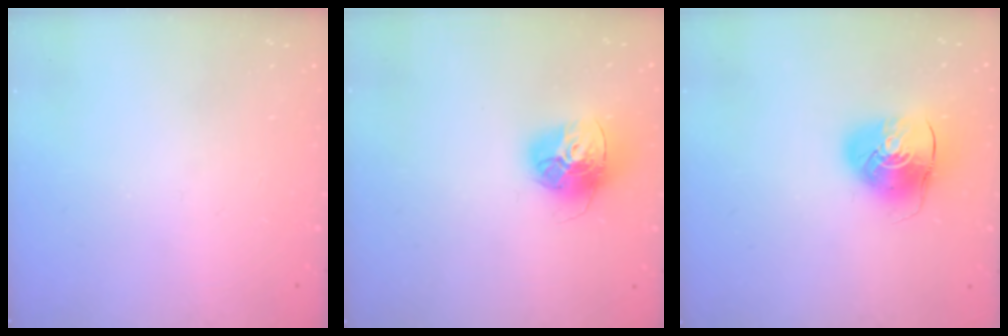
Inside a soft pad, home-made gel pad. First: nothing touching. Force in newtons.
{"total": 15.1, "press": 15.0, "slide": 1.5}
{"total": 9.7, "press": 9.6, "slide": 1.2}